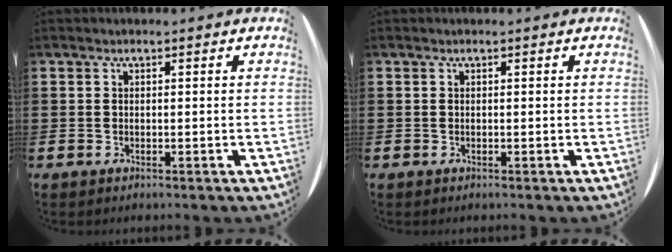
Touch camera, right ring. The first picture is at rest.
{"total": 0.0}